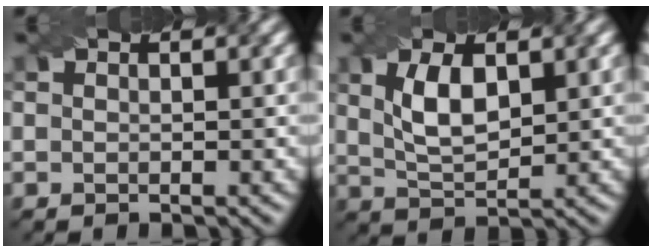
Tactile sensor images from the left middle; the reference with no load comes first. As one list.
[{"total": 4.1, "force": [0.9, 2.0, 3.5], "torque": [-0.081, 0.005, 0.023]}]